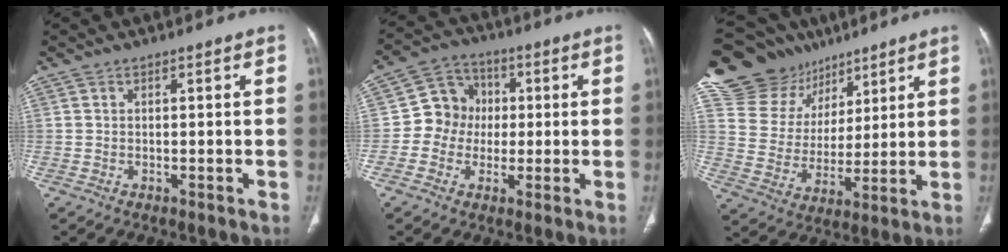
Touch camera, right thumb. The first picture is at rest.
{"total": 8.6, "force": [-0.2, 8.0, 3.2], "torque": [-0.012, 0.020, -0.016]}
{"total": 18.8, "force": [12.4, 13.2, 5.0], "torque": [-0.054, -0.021, 0.228]}